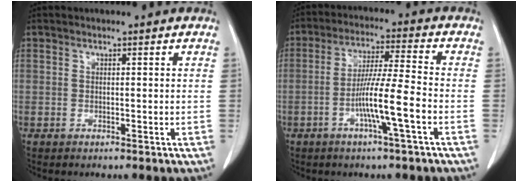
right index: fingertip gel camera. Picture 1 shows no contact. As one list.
[{"total": 9.0, "force": [-3.1, -0.6, 8.4], "torque": [-0.156, 0.000, -0.059]}]